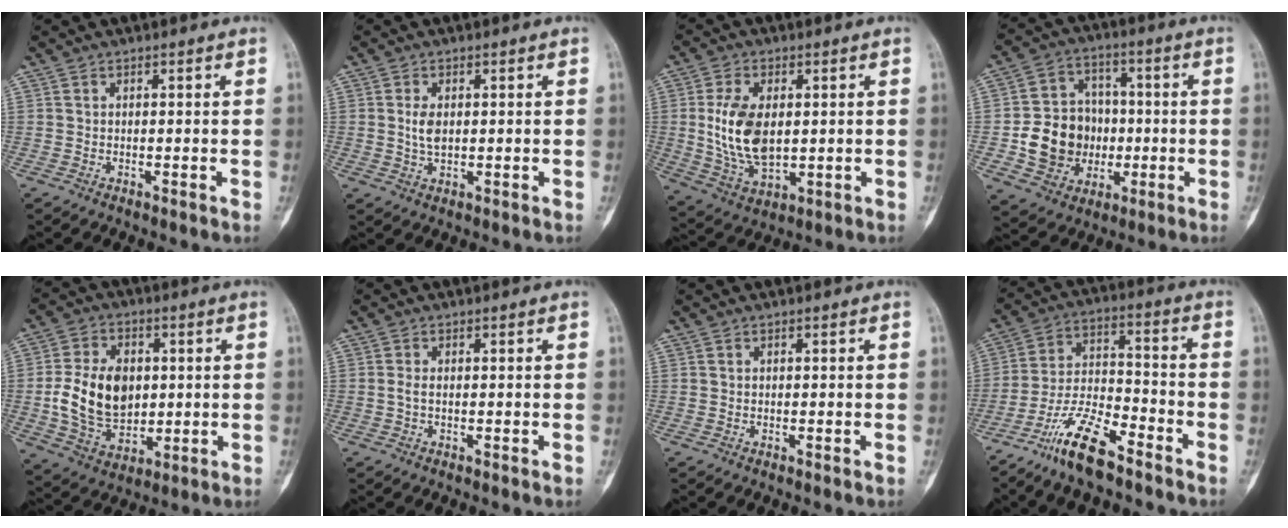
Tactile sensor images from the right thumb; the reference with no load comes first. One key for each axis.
{"total": 3.1, "fx": 0.3, "fy": 1.7, "fz": 2.5, "tx": -0.050, "ty": -0.004, "tz": 0.008}
{"total": 12.3, "fx": 0.9, "fy": 7.2, "fz": 10.0, "tx": -0.187, "ty": -0.011, "tz": 0.029}
{"total": 14.4, "fx": -2.0, "fy": 12.5, "fz": 6.9, "tx": -0.077, "ty": 0.025, "tz": -0.029}
{"total": 14.2, "fx": 0.5, "fy": 10.0, "fz": 10.1, "tx": -0.159, "ty": 0.000, "tz": 0.021}
{"total": 1.0, "fx": -0.1, "fy": 0.4, "fz": 0.9, "tx": -0.022, "ty": 0.000, "tz": -0.002}
{"total": 0.0}
{"total": 12.4, "fx": -9.0, "fy": 3.5, "fz": 7.8, "tx": -0.156, "ty": 0.061, "tz": -0.175}